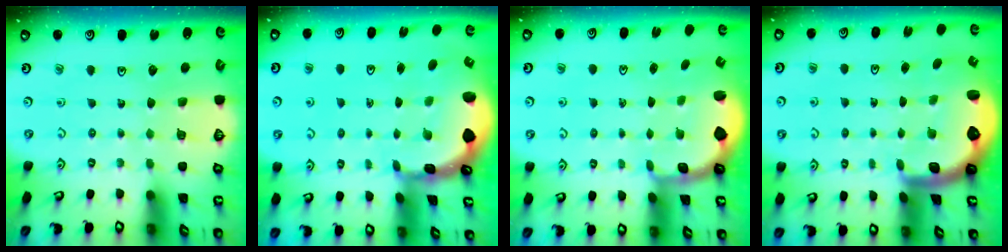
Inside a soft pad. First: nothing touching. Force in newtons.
{"total": 2.5, "press": 2.4, "slide": 0.9}
{"total": 2.5, "press": 1.1, "slide": 2.2}
{"total": 2.8, "press": 2.4, "slide": 1.4}